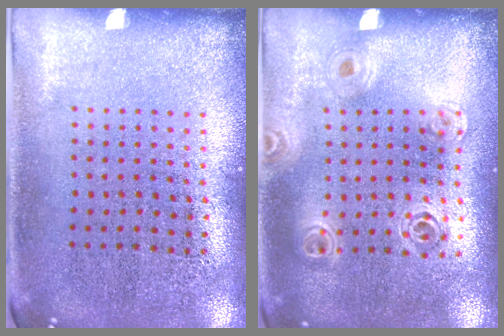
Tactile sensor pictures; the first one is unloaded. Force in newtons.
{"total": 1.2, "press": 1.2, "slide": 0.3}